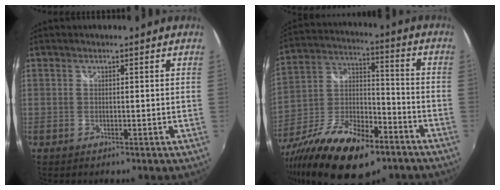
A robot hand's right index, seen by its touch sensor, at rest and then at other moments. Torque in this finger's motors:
{"motor_torque": [1.12, -1.01, 0.50, 0.13]}